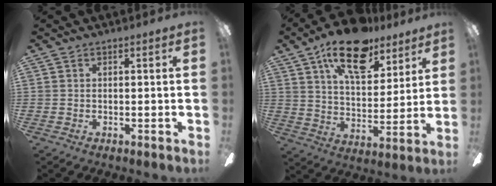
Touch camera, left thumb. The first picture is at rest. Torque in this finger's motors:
{"motor_torque": [0.20, 0.34, 1.86, -0.91, 0.43]}